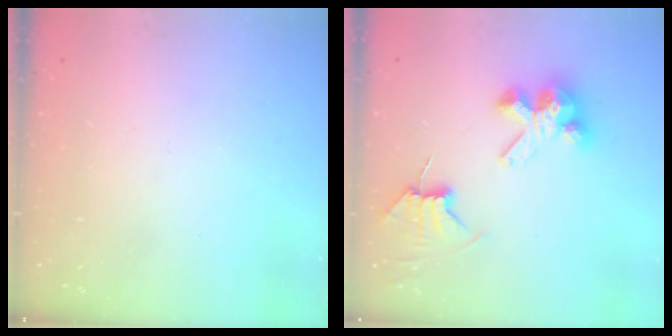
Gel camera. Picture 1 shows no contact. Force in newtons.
{"total": 7.8, "press": 7.7, "slide": 0.6}